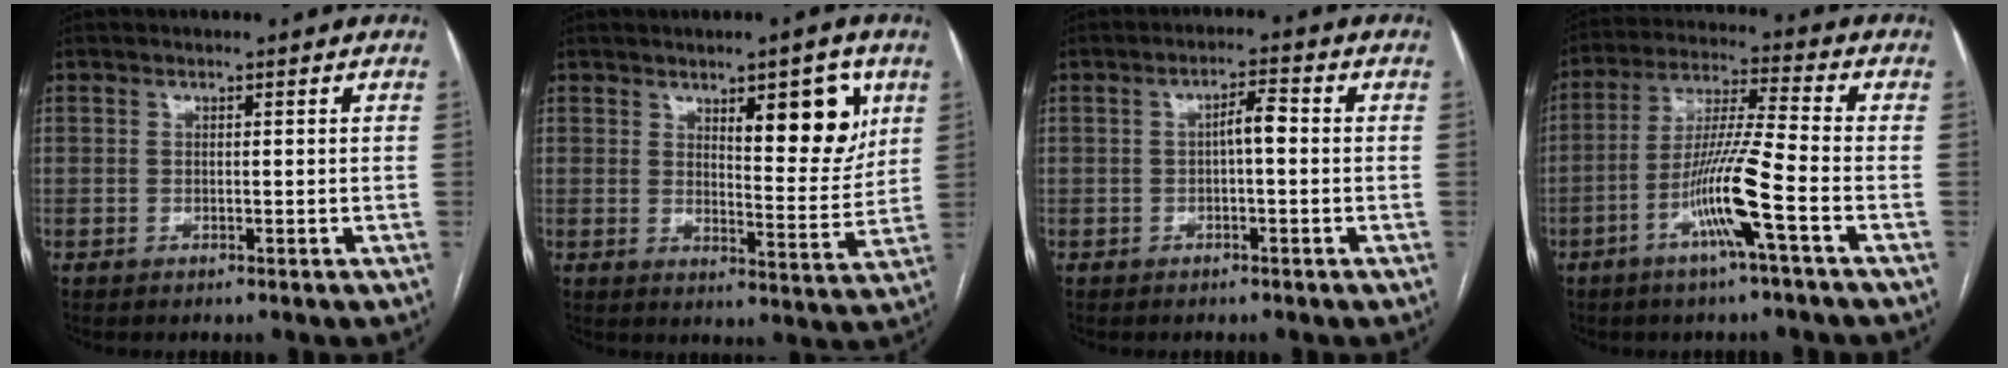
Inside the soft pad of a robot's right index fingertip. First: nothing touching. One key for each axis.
{"total": 9.5, "fx": 4.5, "fy": 2.5, "fz": 8.0, "tx": -0.108, "ty": -0.006, "tz": 0.066}
{"total": 3.2, "fx": -0.2, "fy": 0.7, "fz": 3.1, "tx": -0.049, "ty": 0.011, "tz": -0.003}
{"total": 10.7, "fx": -4.5, "fy": -0.9, "fz": 9.6, "tx": -0.190, "ty": -0.002, "tz": -0.089}